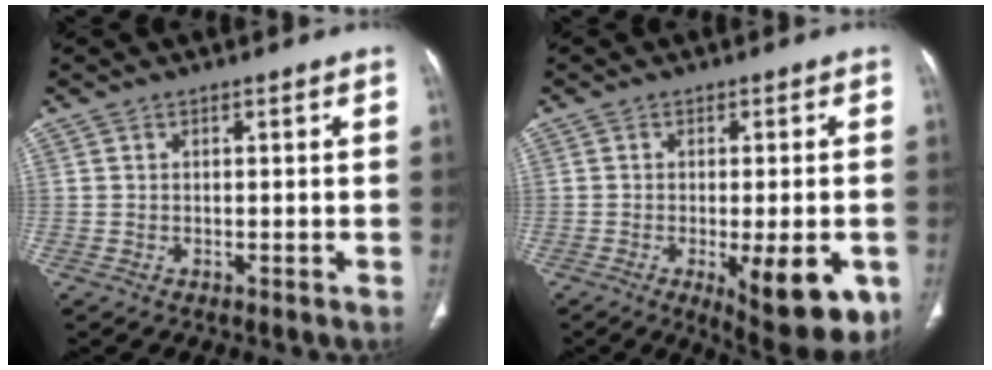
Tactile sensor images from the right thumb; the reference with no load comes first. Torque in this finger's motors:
{"motor_torque": [1.47, 1.23, -0.01, -0.08, 0.33]}